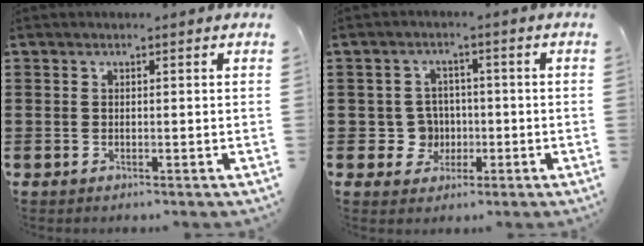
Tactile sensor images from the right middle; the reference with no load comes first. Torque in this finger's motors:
{"motor_torque": [0.18, -0.11, 0.00, -0.01]}